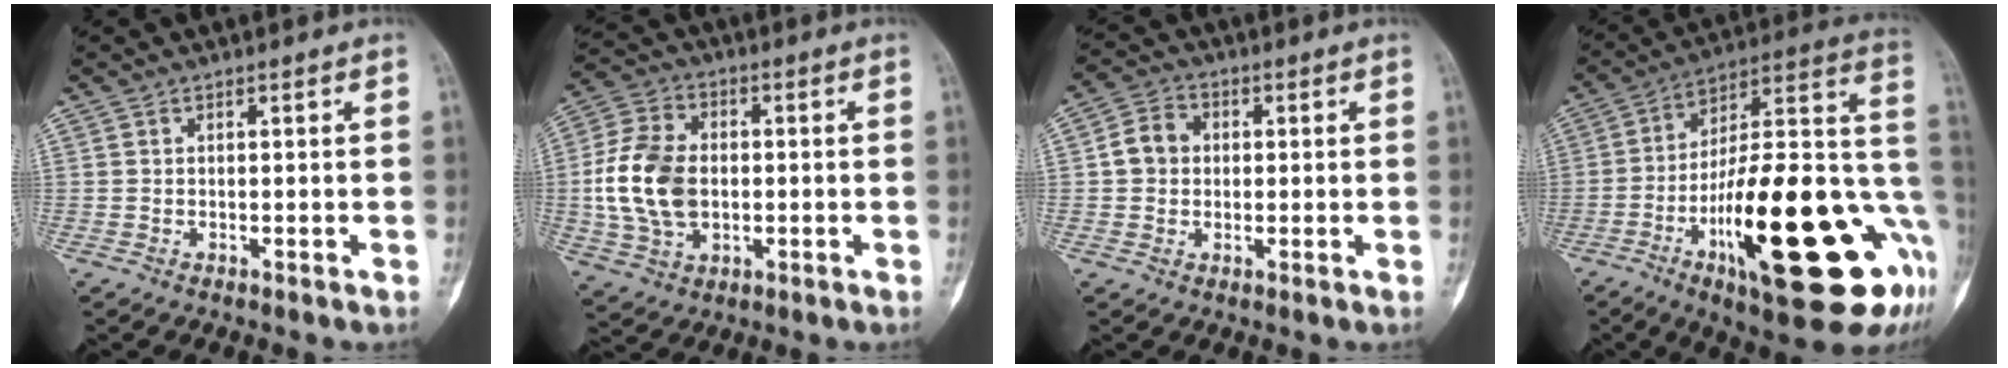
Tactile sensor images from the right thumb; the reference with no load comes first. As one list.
[{"total": 14.3, "force": [-0.6, 9.8, 10.3], "torque": [-0.194, 0.012, -0.009]}, {"total": 5.9, "force": [0.4, 5.1, 2.9], "torque": [-0.040, 0.014, -0.002]}, {"total": 32.9, "force": [-10.1, 9.7, 29.7], "torque": [-0.398, 0.026, -0.148]}]